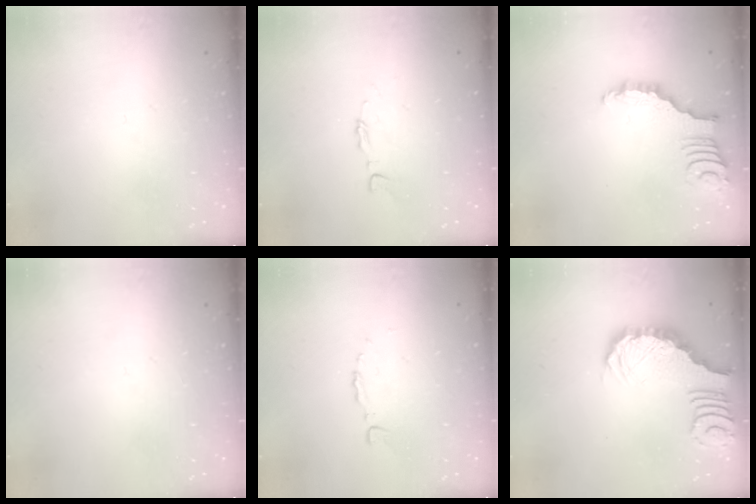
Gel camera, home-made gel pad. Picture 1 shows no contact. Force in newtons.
{"total": 2.7, "press": 2.7, "slide": 0.2}
{"total": 2.9, "press": 2.9, "slide": 0.4}
{"total": 0.0}
{"total": 4.0, "press": 4.0, "slide": 0.2}
{"total": 2.6, "press": 2.5, "slide": 0.5}